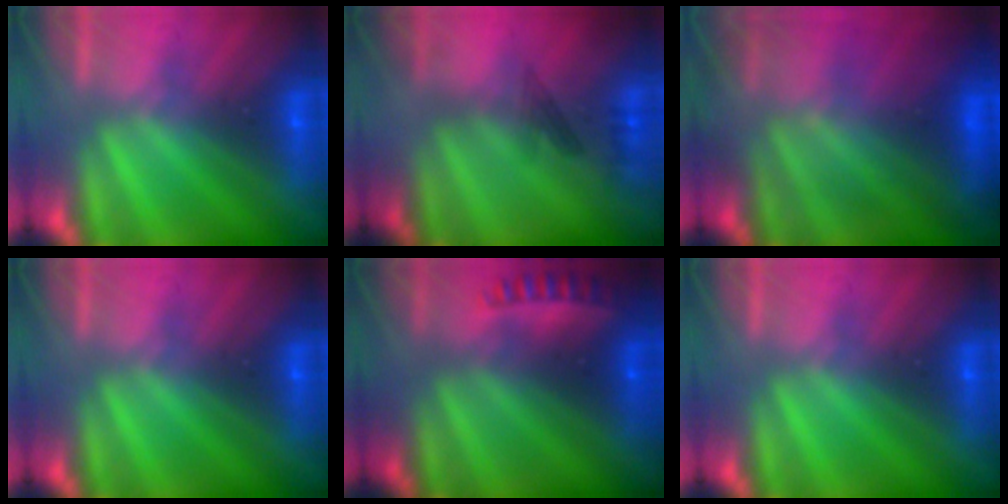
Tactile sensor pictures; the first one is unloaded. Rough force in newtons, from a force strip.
{"total": 2.3}
{"total": 7.3}
{"total": 0.0}
{"total": 2.5}
{"total": 0.0}